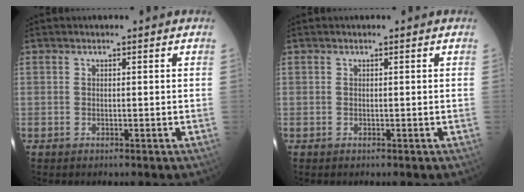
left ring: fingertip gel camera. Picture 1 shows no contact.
{"total": 0.0}